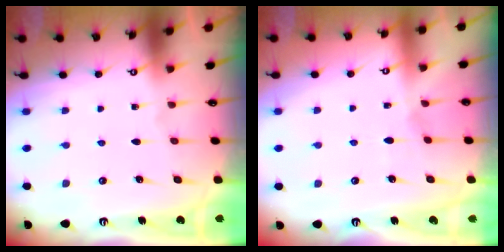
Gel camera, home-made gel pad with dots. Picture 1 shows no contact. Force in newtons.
{"total": 2.5, "press": 2.4, "slide": 0.5}